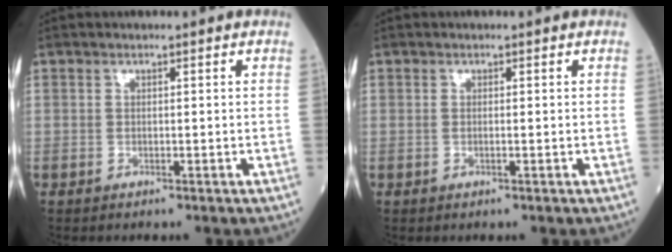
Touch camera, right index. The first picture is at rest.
{"total": 0.0}